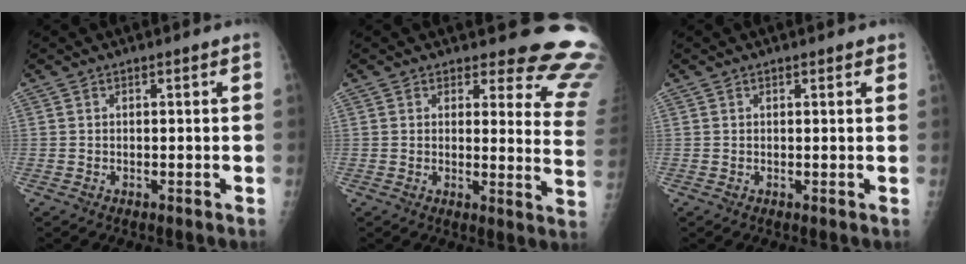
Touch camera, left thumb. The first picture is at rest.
{"total": 14.9, "force": [13.9, 4.2, 3.4], "torque": [0.020, -0.142, 0.118]}
{"total": 1.6, "force": [1.1, 0.7, 0.9], "torque": [-0.006, -0.003, 0.011]}